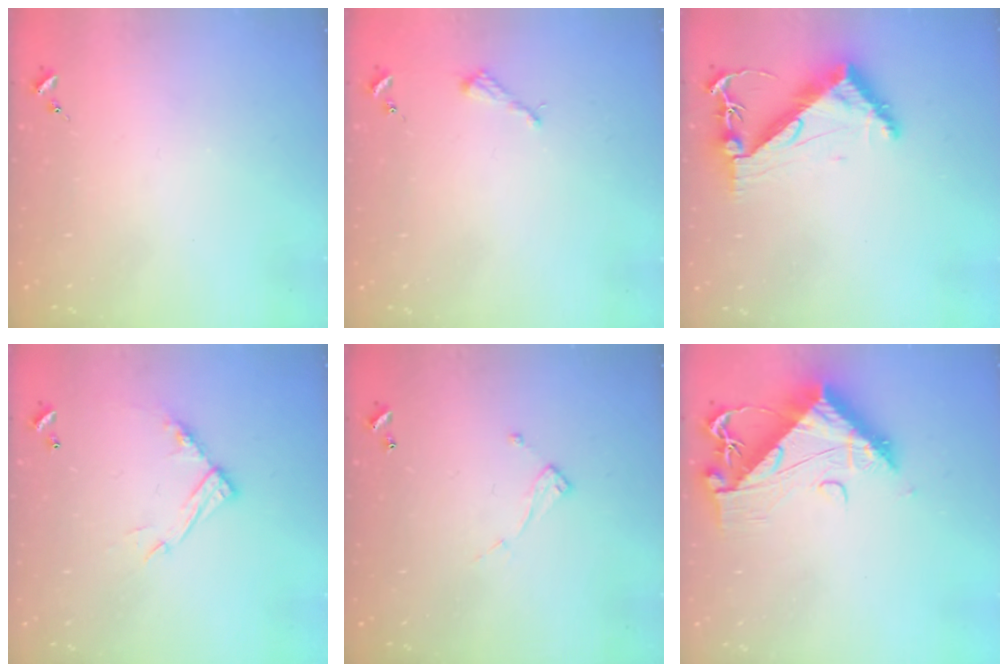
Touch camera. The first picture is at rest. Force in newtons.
{"total": 2.6, "press": 2.6, "slide": 0.3}
{"total": 7.8, "press": 7.7, "slide": 1.0}
{"total": 11.5, "press": 11.4, "slide": 0.8}
{"total": 6.6, "press": 6.6, "slide": 0.1}
{"total": 13.0, "press": 12.9, "slide": 1.3}